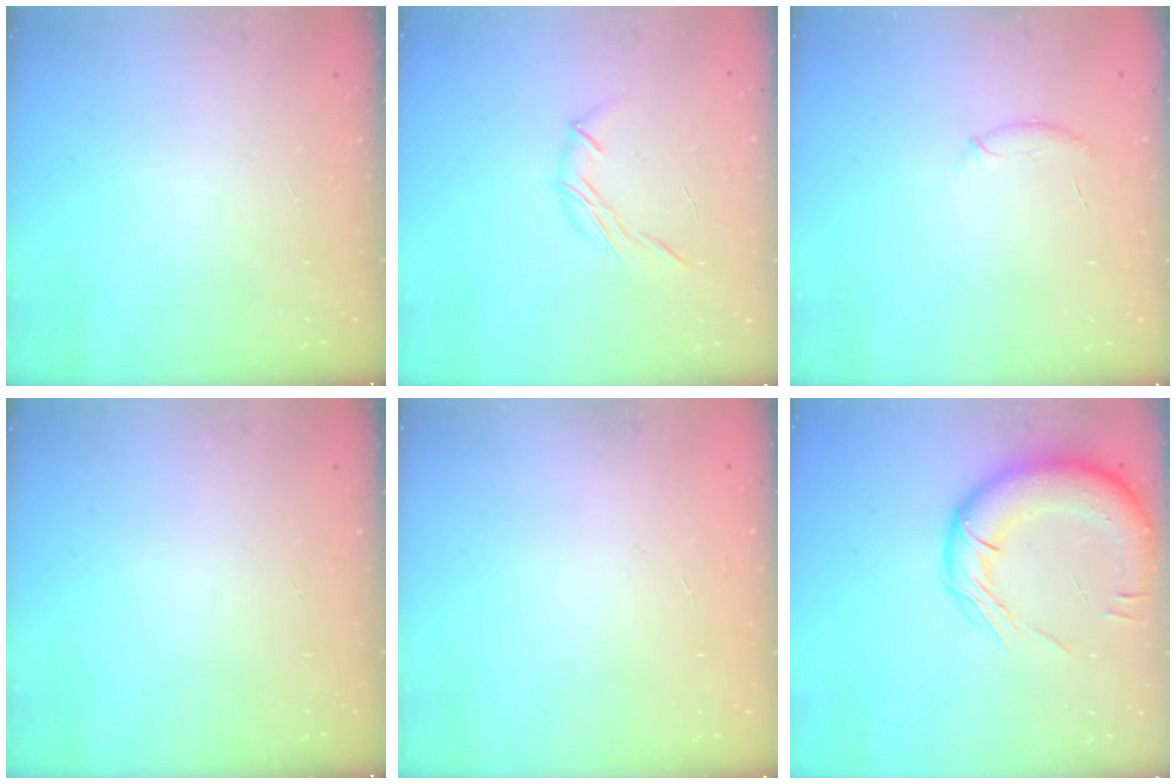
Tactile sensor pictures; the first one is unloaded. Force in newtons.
{"total": 6.2, "press": 6.1, "slide": 1.5}
{"total": 6.9, "press": 6.7, "slide": 1.6}
{"total": 0.0}
{"total": 0.0}
{"total": 16.5, "press": 16.1, "slide": 3.4}